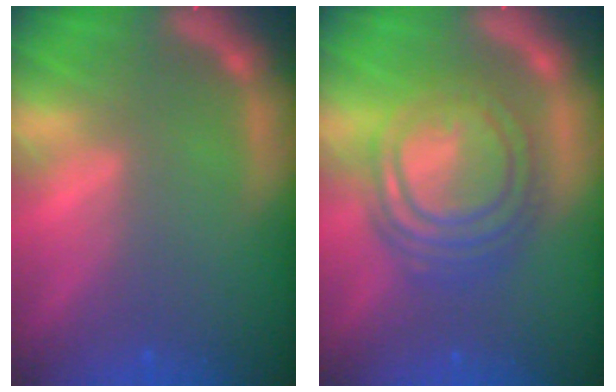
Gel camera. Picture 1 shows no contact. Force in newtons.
{"total": 10.0}